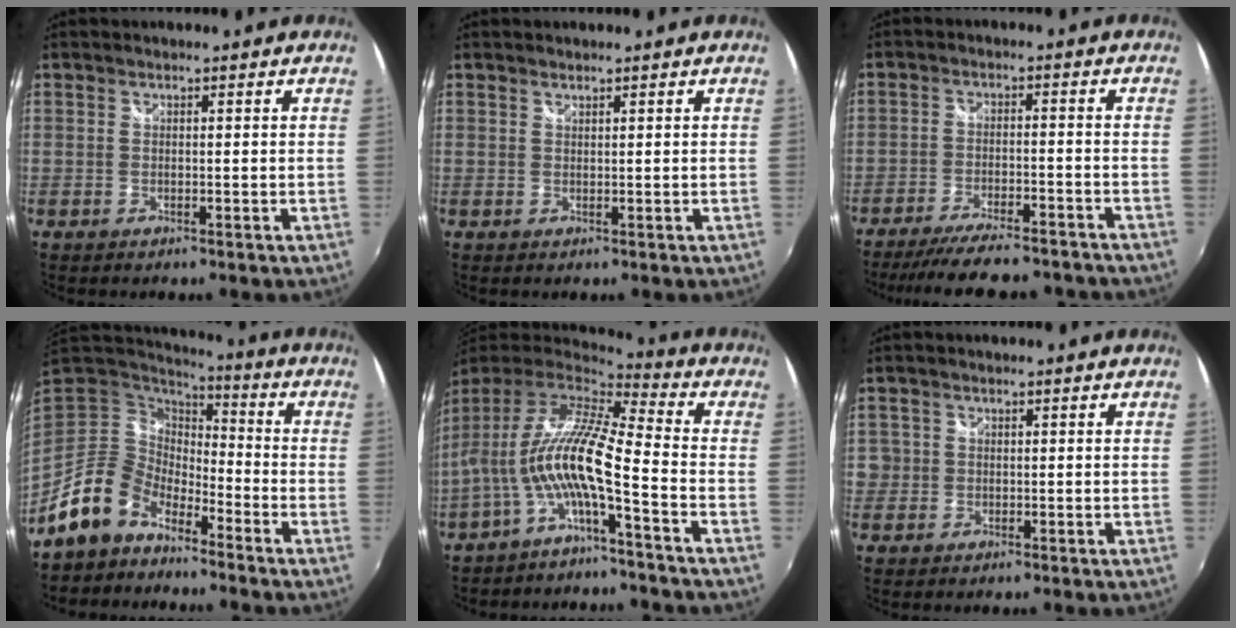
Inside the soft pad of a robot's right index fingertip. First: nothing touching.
{"total": 0.5, "force": [0.5, 0.0, 0.0], "torque": [0.002, 0.000, 0.010]}
{"total": 17.6, "force": [-15.5, 3.7, 7.5], "torque": [-0.151, -0.019, -0.215]}
{"total": 11.4, "force": [-7.8, 7.0, 4.3], "torque": [-0.101, 0.019, -0.145]}
{"total": 13.0, "force": [-3.7, 1.6, 12.4], "torque": [-0.222, -0.002, -0.076]}
{"total": 2.6, "force": [-0.3, 2.6, 0.3], "torque": [-0.006, 0.003, -0.007]}